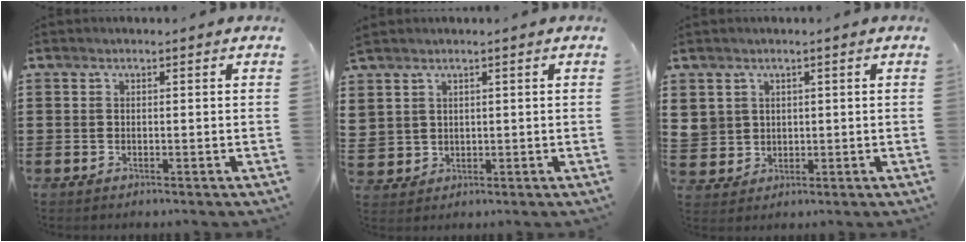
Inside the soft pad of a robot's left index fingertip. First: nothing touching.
{"total": 2.3, "force": [1.5, 1.7, 0.2], "torque": [-0.015, 0.006, 0.026]}
{"total": 3.3, "force": [1.3, 3.0, 0.1], "torque": [-0.021, 0.009, 0.022]}